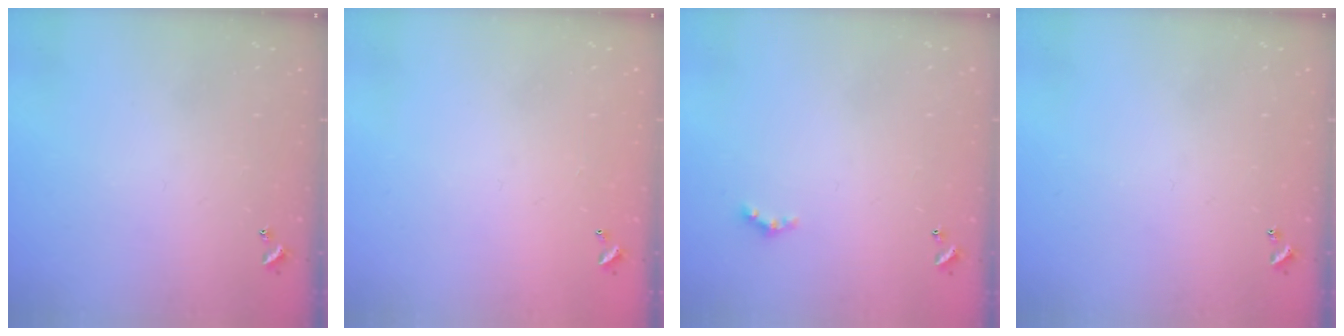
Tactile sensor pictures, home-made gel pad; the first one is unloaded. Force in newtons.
{"total": 2.8, "press": 2.8, "slide": 0.1}
{"total": 1.3, "press": 1.2, "slide": 0.4}
{"total": 0.0}